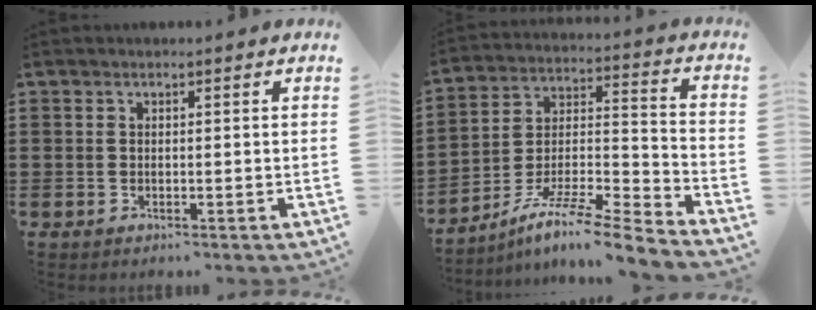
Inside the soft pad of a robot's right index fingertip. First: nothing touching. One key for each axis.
{"total": 9.4, "fx": -7.8, "fy": 0.6, "fz": 5.2, "tx": -0.088, "ty": 0.007, "tz": -0.156}